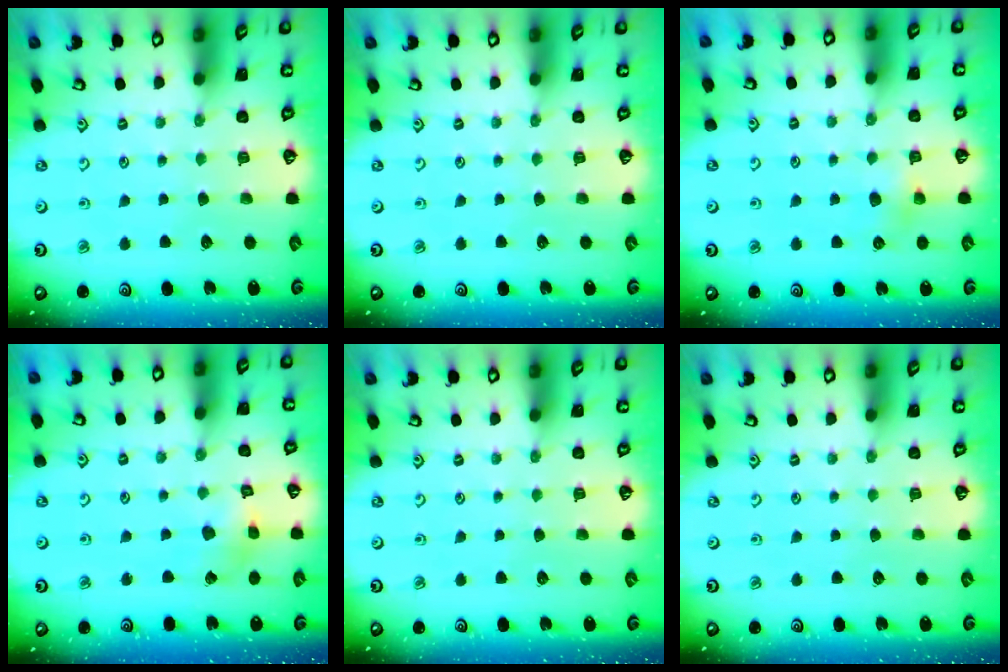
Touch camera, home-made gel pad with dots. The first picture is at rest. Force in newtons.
{"total": 0.0}
{"total": 4.1, "press": 4.1, "slide": 0.5}
{"total": 4.6, "press": 4.6, "slide": 0.5}
{"total": 0.0}
{"total": 0.0}